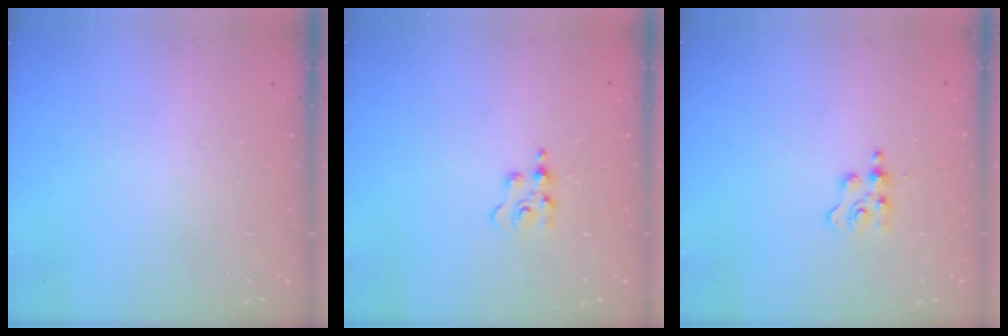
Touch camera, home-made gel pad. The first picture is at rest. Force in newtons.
{"total": 3.9, "press": 3.9, "slide": 0.4}
{"total": 2.3, "press": 2.3, "slide": 0.4}